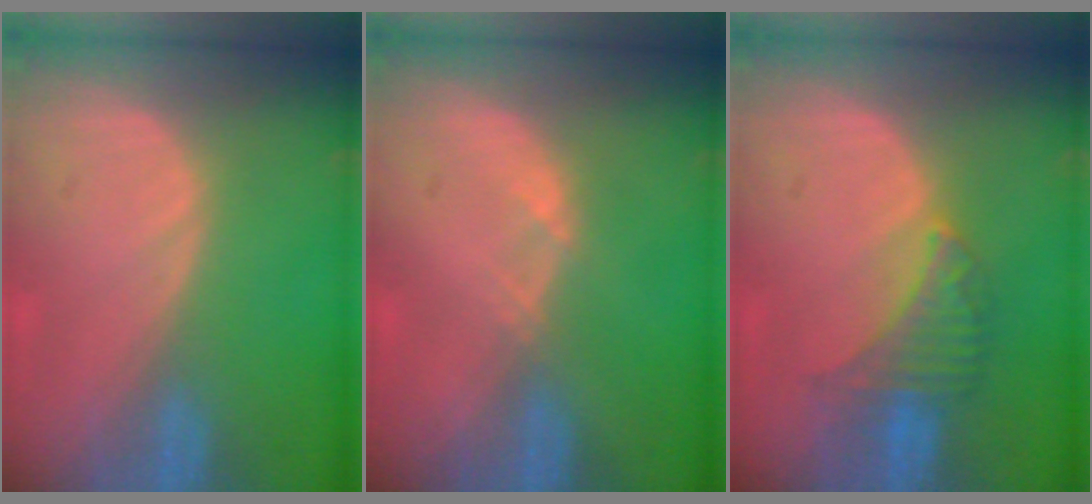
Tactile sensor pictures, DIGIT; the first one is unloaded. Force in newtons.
{"total": 0.8, "press": 0.8, "slide": 0.1}
{"total": 5.1, "press": 5.1, "slide": 0.5}